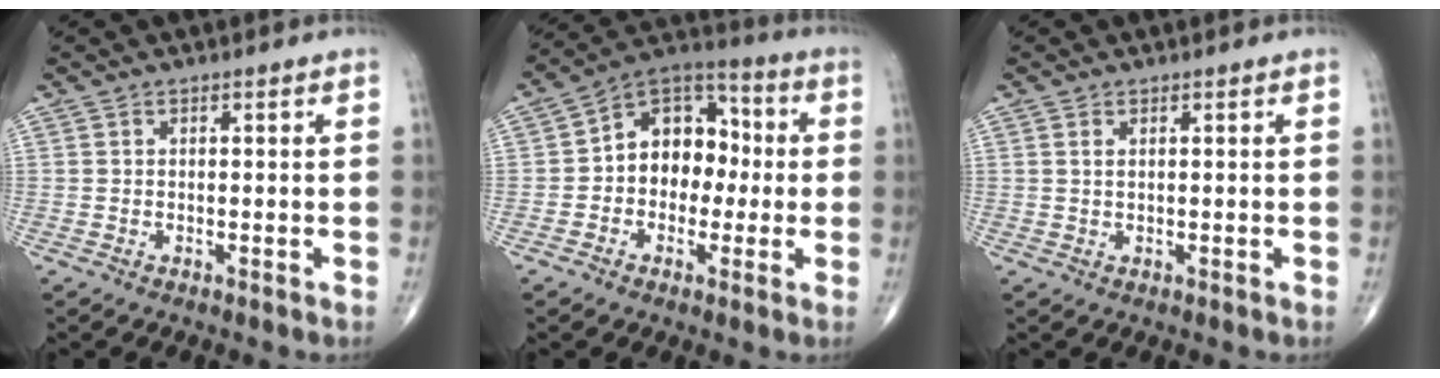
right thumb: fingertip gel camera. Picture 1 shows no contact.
{"total": 13.1, "force": [-0.1, 9.7, 8.8], "torque": [-0.089, 0.042, -0.018]}
{"total": 0.9, "force": [0.4, 0.4, 0.7], "torque": [-0.016, 0.004, 0.009]}